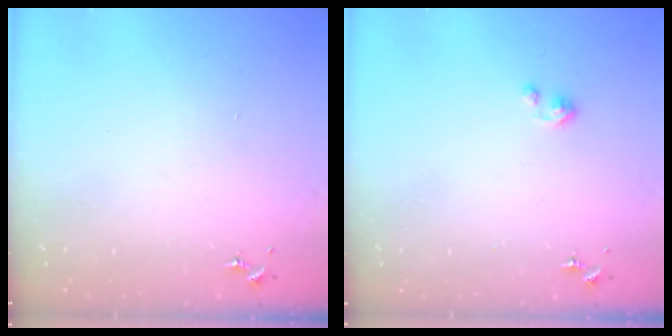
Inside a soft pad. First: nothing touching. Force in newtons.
{"total": 2.7, "press": 2.7, "slide": 0.3}